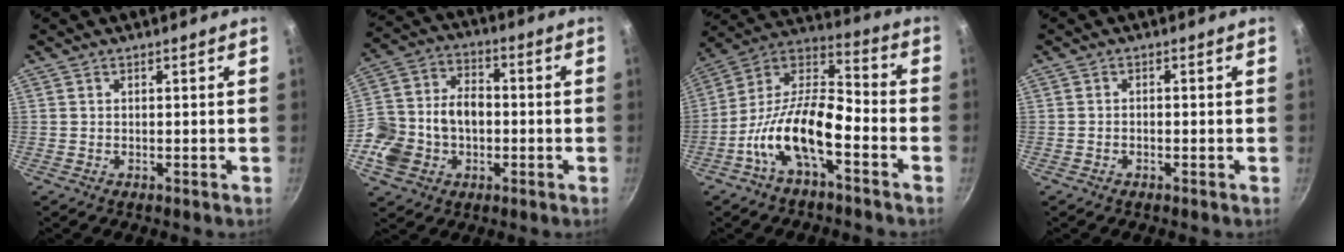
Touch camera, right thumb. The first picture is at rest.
{"total": 15.8, "force": [-1.7, 11.3, 10.9], "torque": [-0.196, 0.035, -0.035]}
{"total": 16.3, "force": [-6.7, 6.9, 13.2], "torque": [-0.239, 0.060, -0.145]}
{"total": 0.9, "force": [-0.5, 0.5, 0.5], "torque": [-0.012, 0.007, -0.012]}